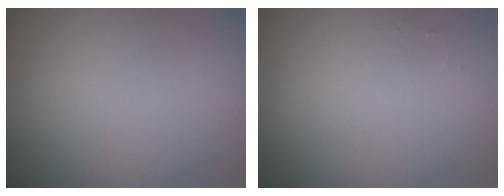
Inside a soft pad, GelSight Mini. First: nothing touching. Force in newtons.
{"total": 0.5, "press": 0.5, "slide": 0.2}